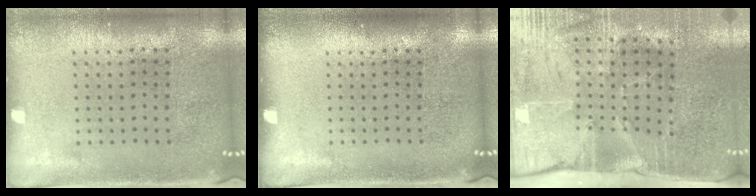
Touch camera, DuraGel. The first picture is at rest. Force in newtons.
{"total": 0.0}
{"total": 4.2, "press": 3.6, "slide": 2.2}